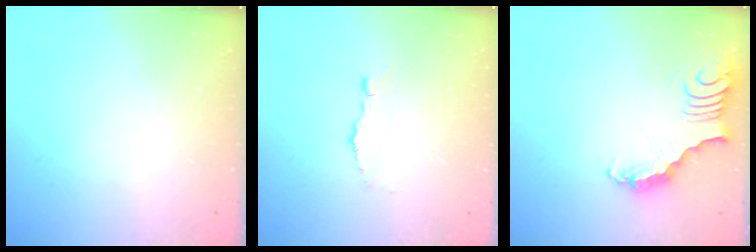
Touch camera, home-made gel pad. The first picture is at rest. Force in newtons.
{"total": 3.1, "press": 3.1, "slide": 0.2}
{"total": 3.6, "press": 3.5, "slide": 0.7}